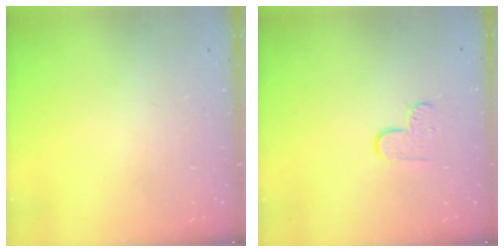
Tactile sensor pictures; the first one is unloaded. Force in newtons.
{"total": 5.5, "press": 5.5, "slide": 0.4}